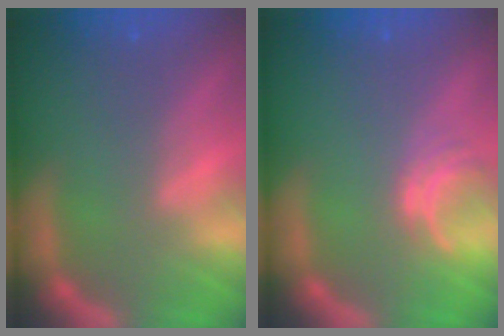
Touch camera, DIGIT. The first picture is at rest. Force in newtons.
{"total": 2.0}